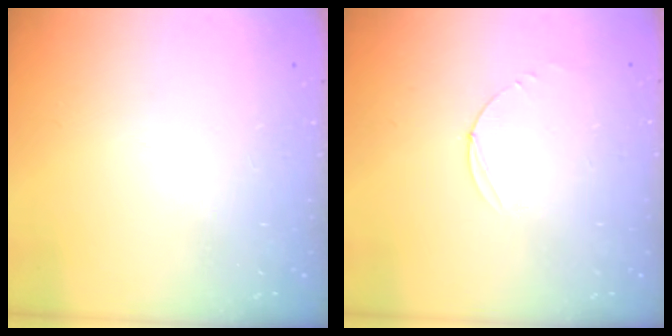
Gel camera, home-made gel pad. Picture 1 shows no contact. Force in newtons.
{"total": 2.8, "press": 2.8, "slide": 0.3}